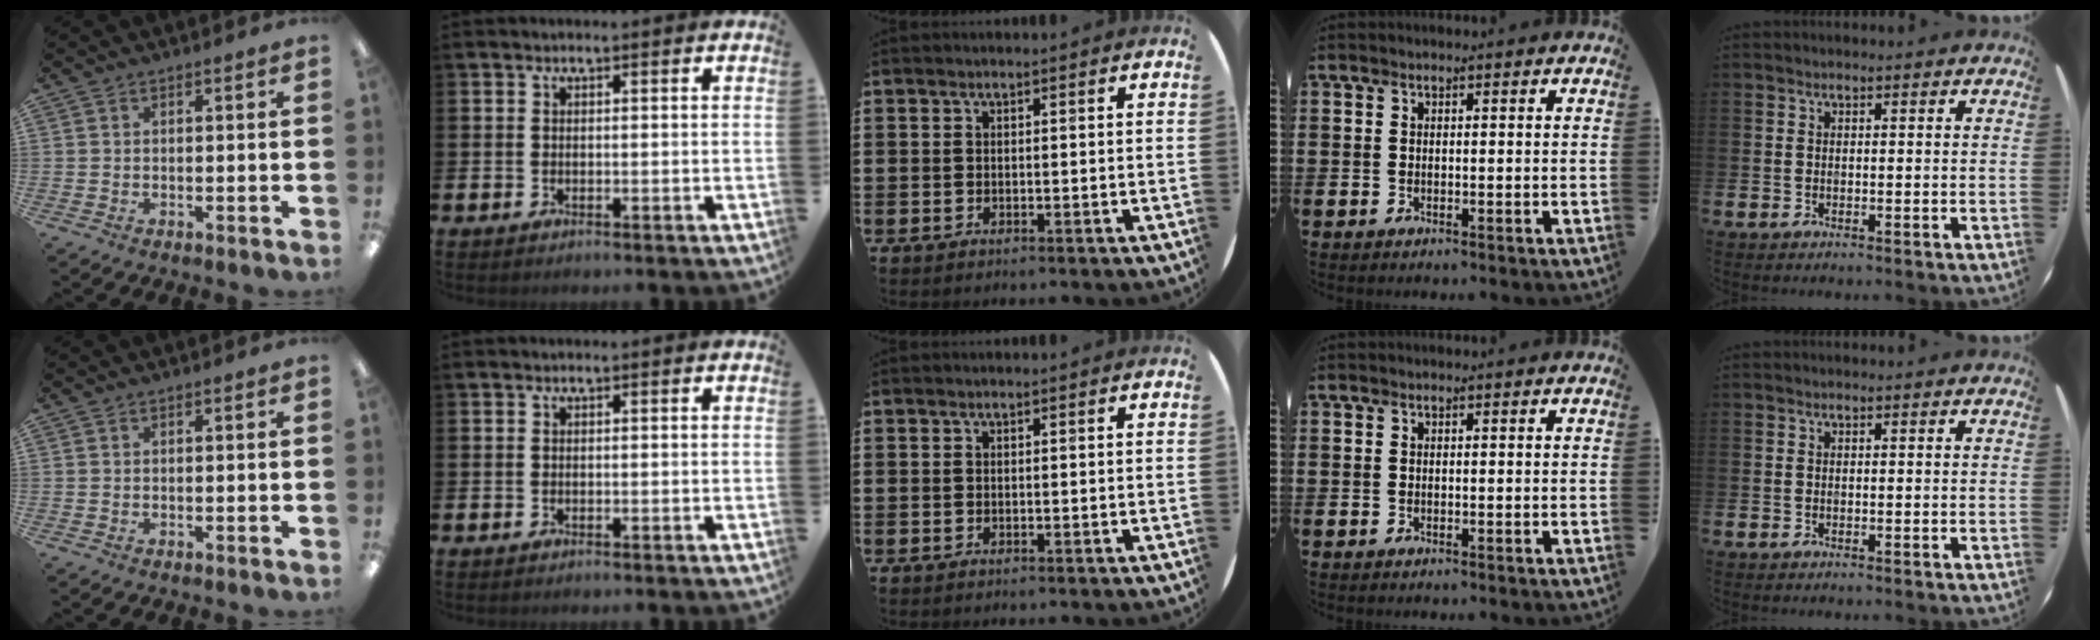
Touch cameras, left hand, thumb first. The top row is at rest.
{}